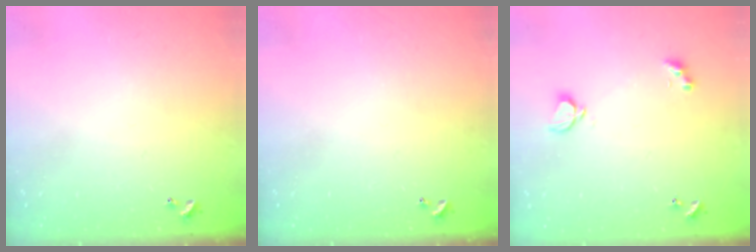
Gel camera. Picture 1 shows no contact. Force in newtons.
{"total": 0.0}
{"total": 1.9, "press": 1.8, "slide": 0.5}